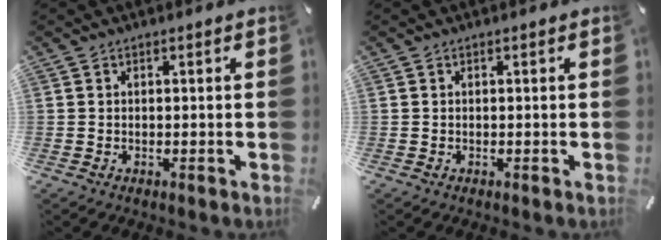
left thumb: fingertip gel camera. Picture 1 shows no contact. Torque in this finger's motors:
{"motor_torque": [0.00, 0.00, -0.01, -0.01, 0.00]}